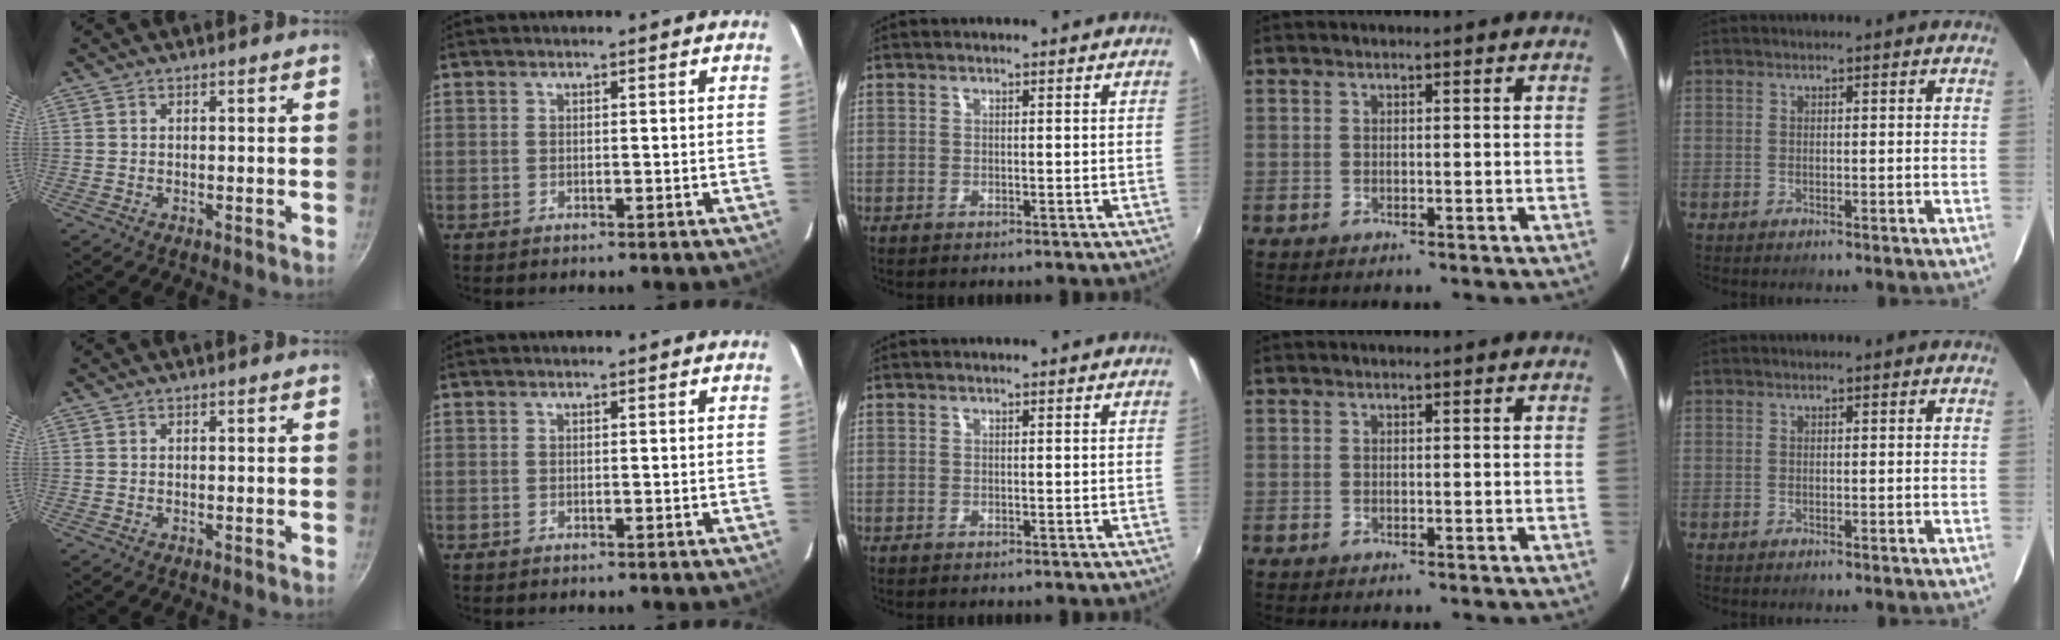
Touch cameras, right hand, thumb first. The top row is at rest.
{}